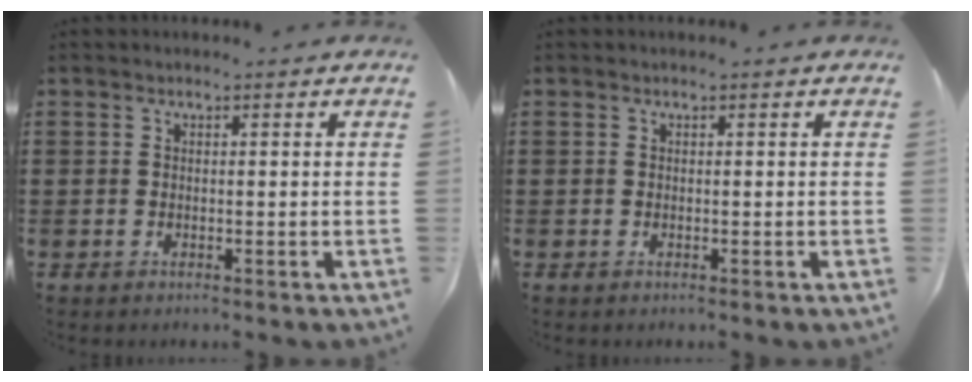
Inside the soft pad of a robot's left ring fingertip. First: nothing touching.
{"total": 0.0}